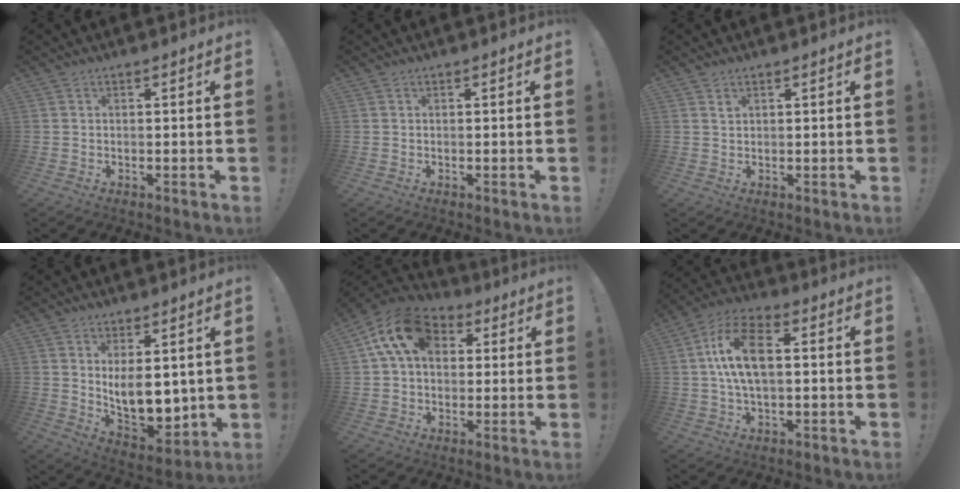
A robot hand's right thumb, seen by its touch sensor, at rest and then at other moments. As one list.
[{"total": 0.0}, {"total": 1.2, "force": [0.9, 0.7, 0.3], "torque": [-0.004, -0.002, 0.016]}, {"total": 10.4, "force": [2.6, 6.3, 7.9], "torque": [-0.124, -0.038, 0.053]}, {"total": 14.9, "force": [4.9, 10.4, 9.6], "torque": [-0.165, 0.003, 0.095]}, {"total": 13.7, "force": [1.2, 7.5, 11.4], "torque": [-0.213, 0.014, 0.022]}]